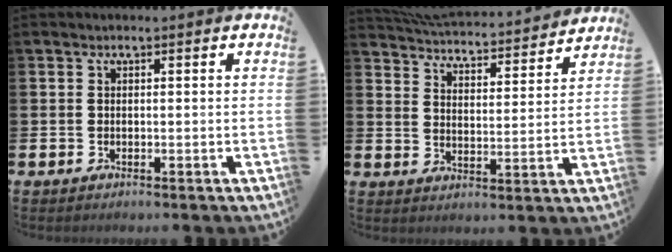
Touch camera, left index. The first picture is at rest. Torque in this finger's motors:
{"motor_torque": [0.76, -1.10, 0.18, 0.07]}